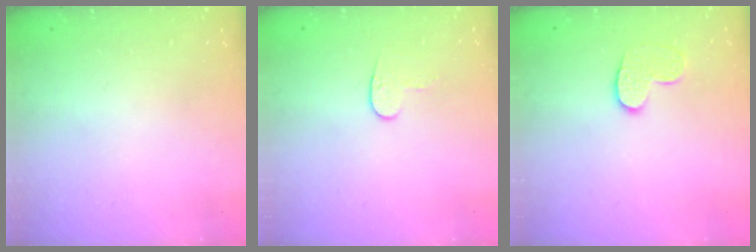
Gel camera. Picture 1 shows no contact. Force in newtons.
{"total": 6.0, "press": 6.0, "slide": 0.4}
{"total": 8.3, "press": 8.3, "slide": 0.4}